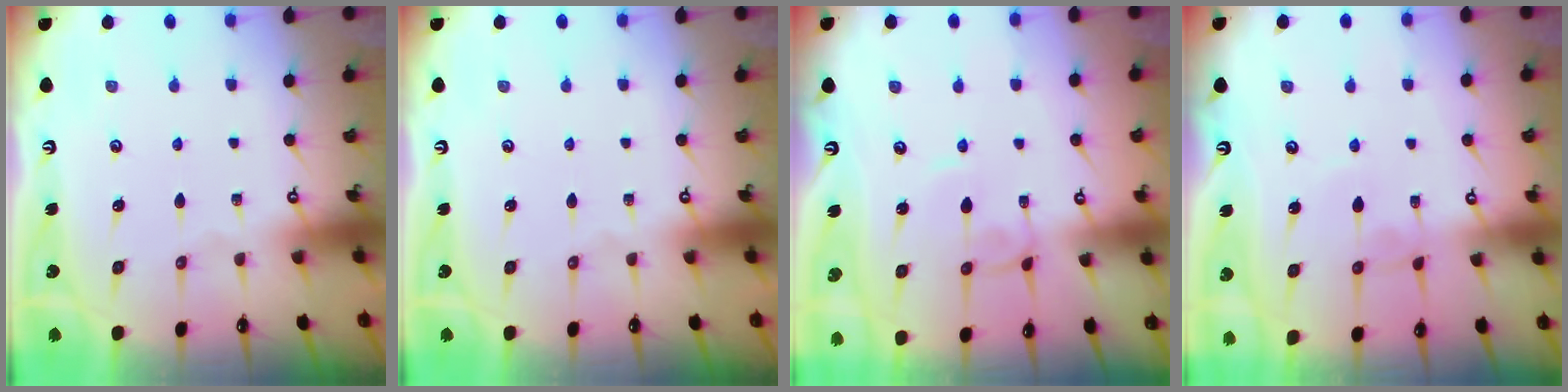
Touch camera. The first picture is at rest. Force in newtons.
{"total": 0.0}
{"total": 0.6, "press": 0.5, "slide": 0.3}
{"total": 1.1, "press": 1.1, "slide": 0.2}